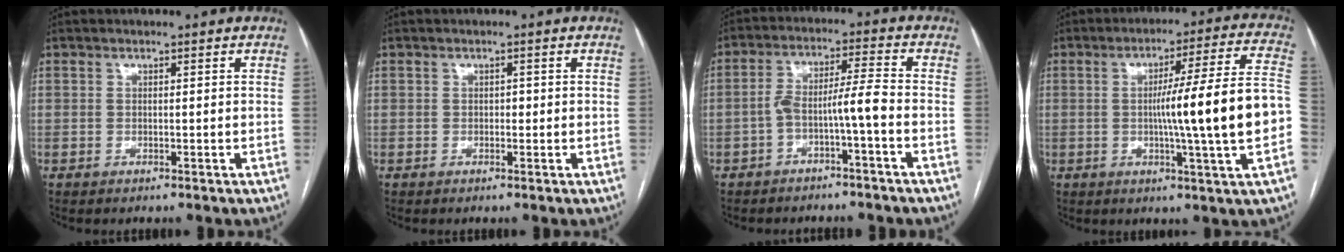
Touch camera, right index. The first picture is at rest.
{"total": 0.8, "force": [-0.1, 0.5, 0.6], "torque": [-0.005, 0.003, -0.003]}
{"total": 5.9, "force": [-2.5, -0.1, 5.4], "torque": [-0.100, 0.027, -0.040]}
{"total": 17.0, "force": [-2.0, -1.1, 16.9], "torque": [-0.242, 0.012, -0.034]}